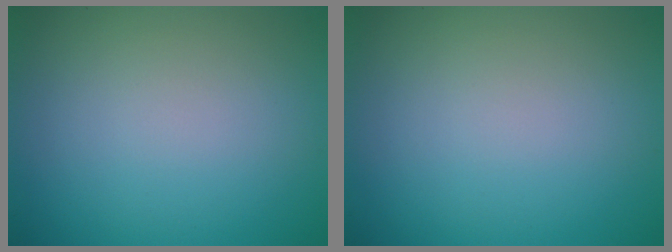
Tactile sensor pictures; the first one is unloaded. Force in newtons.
{"total": 0.0}